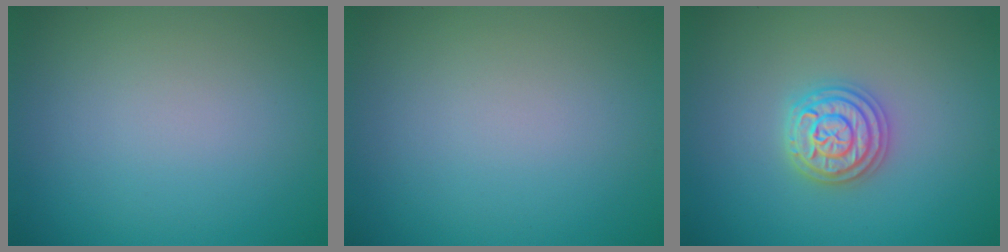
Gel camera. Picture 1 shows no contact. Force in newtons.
{"total": 0.0}
{"total": 3.6, "press": 3.6, "slide": 0.4}